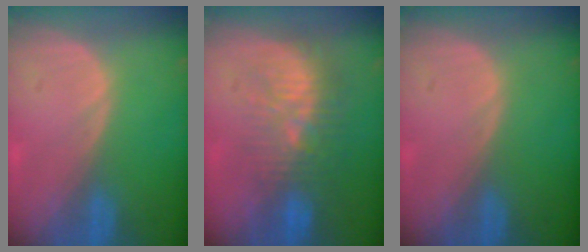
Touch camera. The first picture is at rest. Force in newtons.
{"total": 9.7, "press": 9.1, "slide": 3.6}
{"total": 0.0}